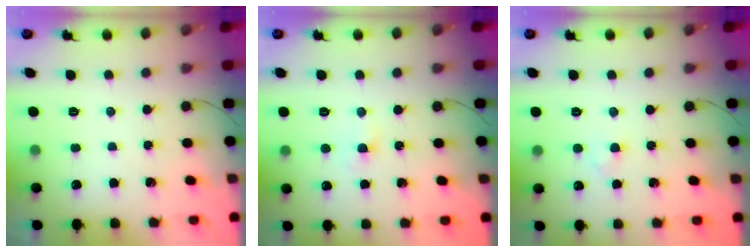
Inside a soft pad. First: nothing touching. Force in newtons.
{"total": 1.8, "press": 1.6, "slide": 0.8}
{"total": 1.7, "press": 1.4, "slide": 0.8}